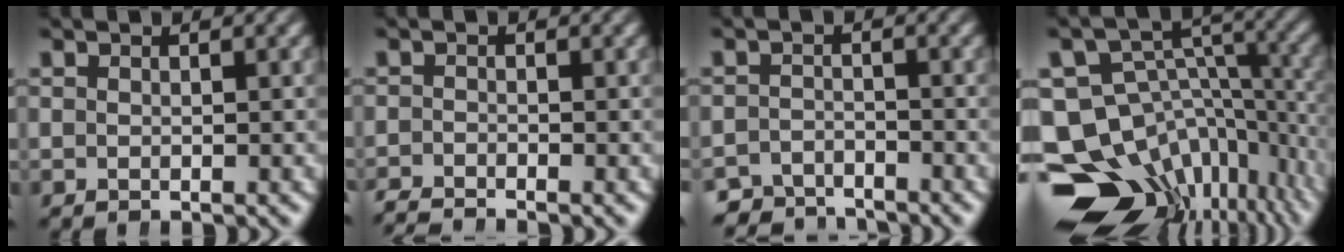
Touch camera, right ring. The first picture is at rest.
{"total": 2.4, "force": [-2.3, 0.9, 0.1], "torque": [-0.002, -0.012, -0.039]}
{"total": 3.9, "force": [-3.8, 1.1, -0.1], "torque": [0.003, -0.019, -0.064]}
{"total": 20.0, "force": [-7.4, 15.5, 10.1], "torque": [-0.201, -0.100, -0.091]}